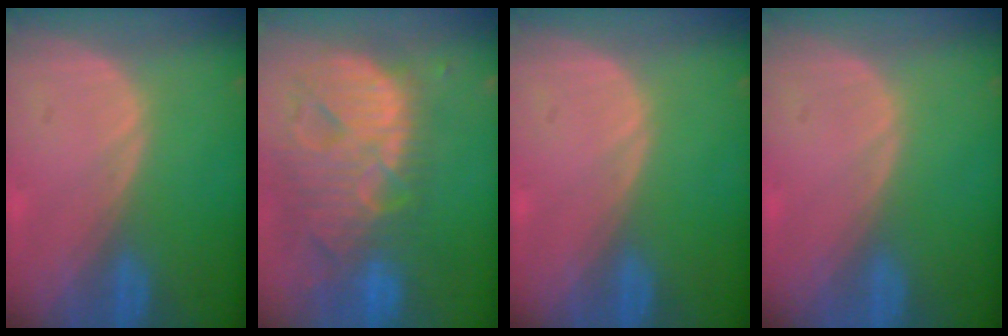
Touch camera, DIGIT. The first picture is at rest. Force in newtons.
{"total": 13.8, "press": 11.8, "slide": 7.1}
{"total": 0.0}
{"total": 0.0}